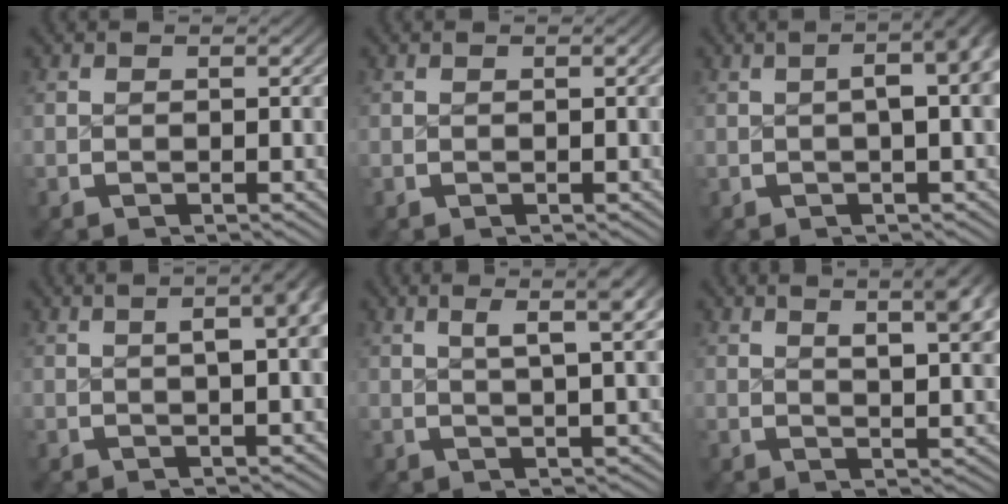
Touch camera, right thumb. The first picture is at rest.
{"total": 0.0}
{"total": 7.2, "force": [1.6, 3.3, 6.2], "torque": [-0.059, 0.029, 0.008]}
{"total": 8.4, "force": [2.9, 4.0, 6.8], "torque": [-0.054, 0.034, 0.024]}
{"total": 5.8, "force": [2.5, 1.6, 5.0], "torque": [-0.054, 0.015, 0.036]}
{"total": 6.5, "force": [2.9, 2.3, 5.4], "torque": [-0.060, 0.002, 0.046]}